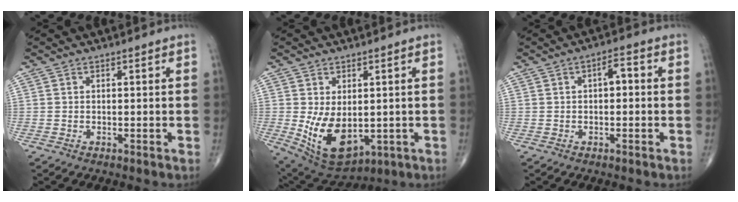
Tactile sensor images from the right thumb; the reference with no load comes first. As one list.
[{"total": 11.9, "force": [-1.1, 7.1, 9.5], "torque": [-0.153, -0.012, 0.013]}, {"total": 3.4, "force": [0.3, 1.6, 3.0], "torque": [-0.038, 0.012, -0.002]}]